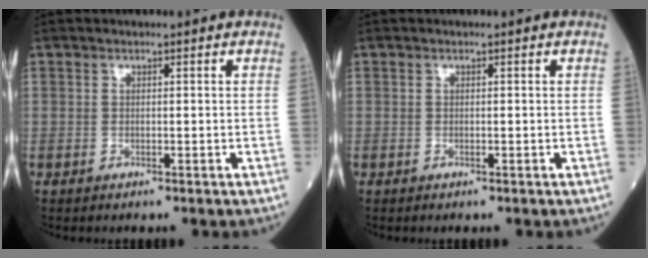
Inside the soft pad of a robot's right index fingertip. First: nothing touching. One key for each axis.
{"total": 0.0}